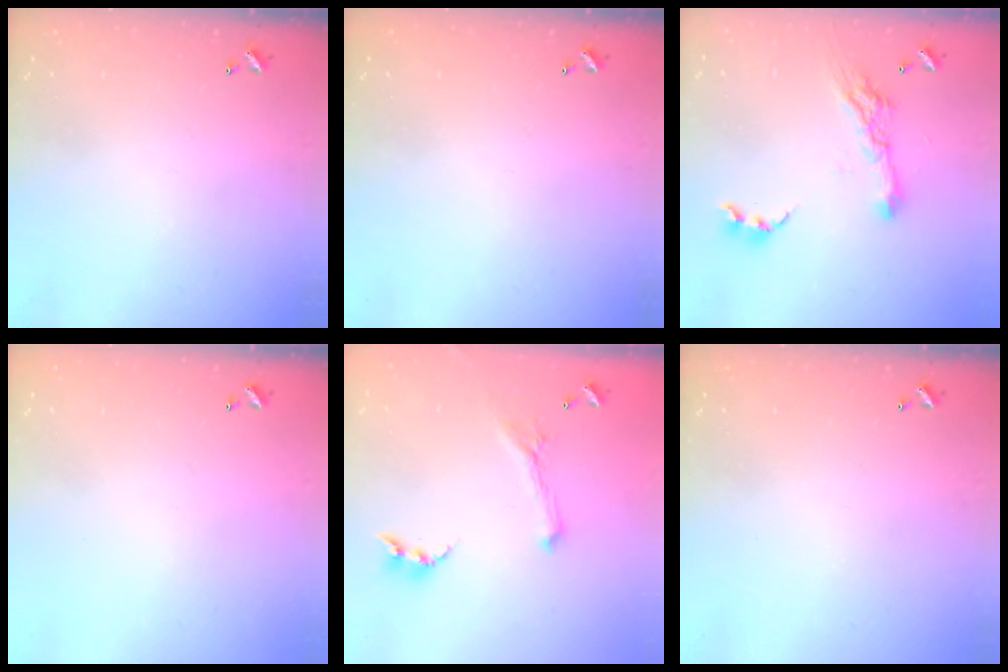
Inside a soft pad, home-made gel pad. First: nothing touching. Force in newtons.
{"total": 0.0}
{"total": 9.2, "press": 9.1, "slide": 1.0}
{"total": 0.0}
{"total": 0.0}
{"total": 0.0}